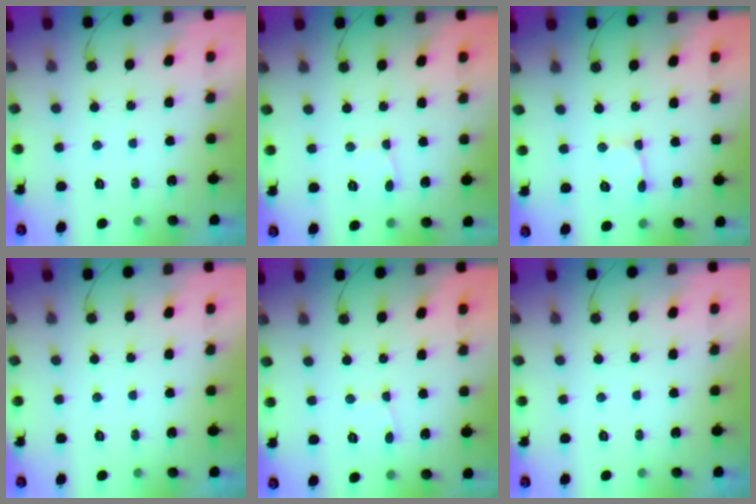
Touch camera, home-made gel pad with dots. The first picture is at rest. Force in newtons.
{"total": 2.8, "press": 2.8, "slide": 0.3}
{"total": 1.9, "press": 1.9, "slide": 0.1}
{"total": 0.0}
{"total": 2.2, "press": 2.2, "slide": 0.2}
{"total": 0.0}